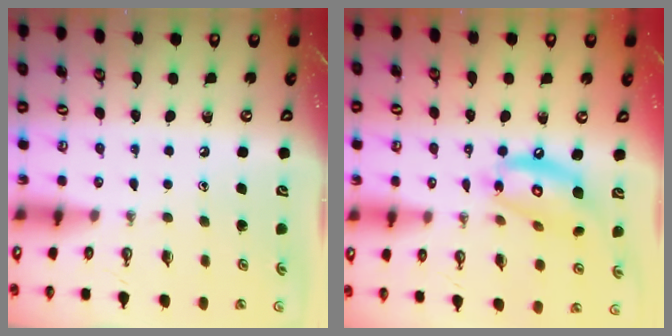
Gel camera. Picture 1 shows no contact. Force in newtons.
{"total": 13.6, "press": 13.6, "slide": 1.2}